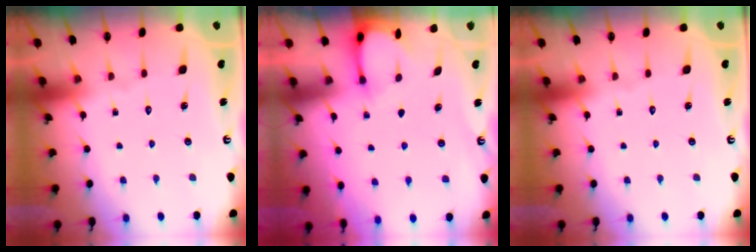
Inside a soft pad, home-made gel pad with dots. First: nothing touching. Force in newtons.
{"total": 3.4, "press": 3.4, "slide": 0.3}
{"total": 0.0}